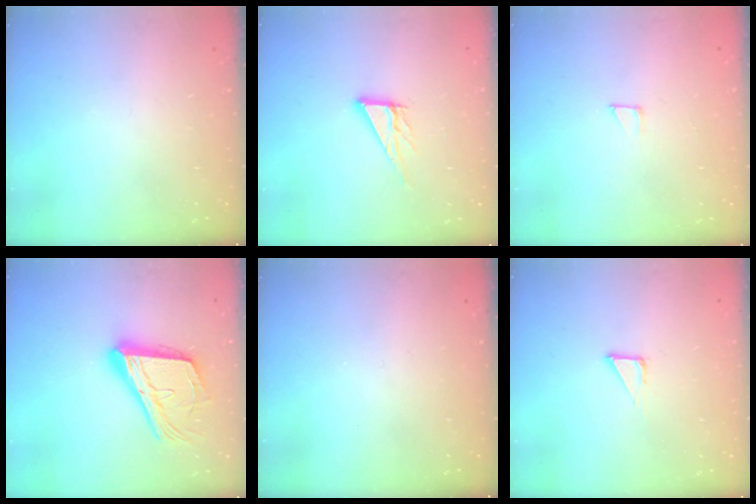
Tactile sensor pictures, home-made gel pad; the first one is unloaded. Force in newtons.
{"total": 9.0, "press": 8.9, "slide": 0.7}
{"total": 1.9, "press": 1.9, "slide": 0.1}
{"total": 21.0, "press": 20.9, "slide": 2.7}
{"total": 0.0}
{"total": 3.5, "press": 3.5, "slide": 0.2}